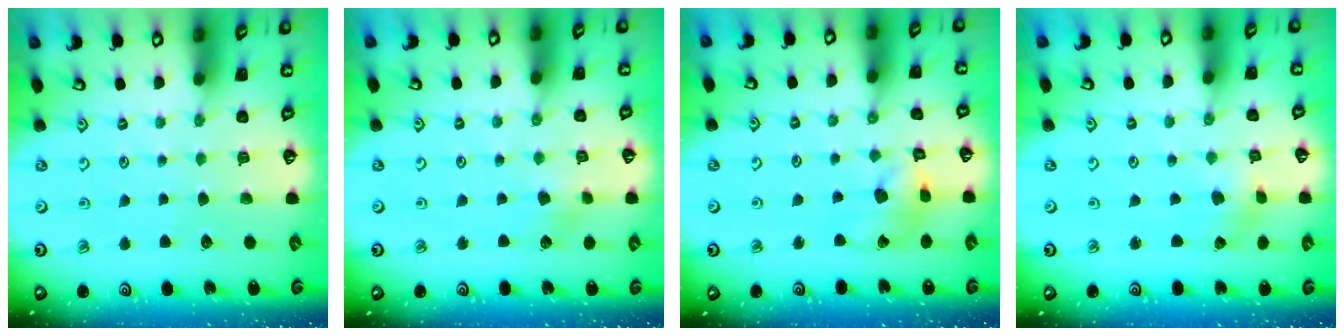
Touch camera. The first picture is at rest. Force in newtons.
{"total": 3.1, "press": 3.1, "slide": 0.4}
{"total": 10.9, "press": 10.8, "slide": 1.4}
{"total": 1.4, "press": 1.4, "slide": 0.1}